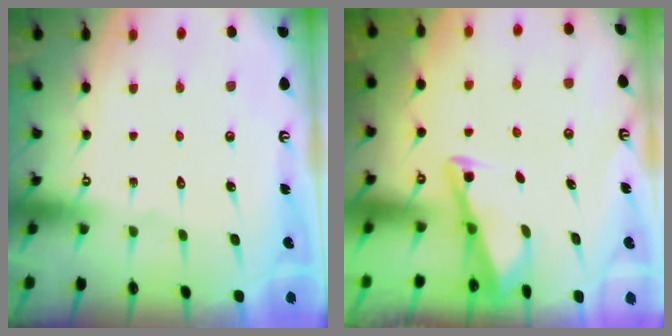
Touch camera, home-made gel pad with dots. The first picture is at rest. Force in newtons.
{"total": 3.0, "press": 3.0, "slide": 0.3}